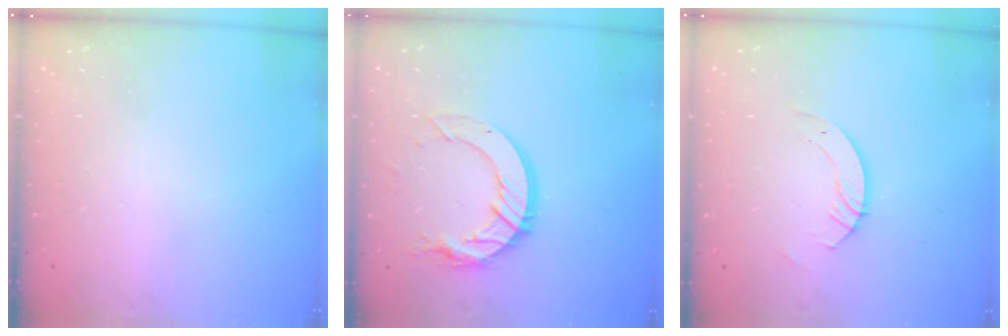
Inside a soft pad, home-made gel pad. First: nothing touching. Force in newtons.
{"total": 13.6, "press": 13.6, "slide": 1.2}
{"total": 3.7, "press": 3.7, "slide": 0.3}